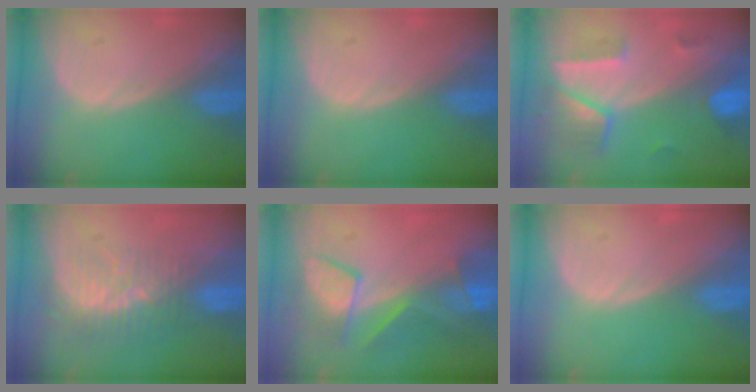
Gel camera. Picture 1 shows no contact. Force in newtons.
{"total": 0.0}
{"total": 7.2, "press": 6.3, "slide": 3.5}
{"total": 9.0, "press": 7.5, "slide": 5.0}
{"total": 8.0, "press": 7.4, "slide": 2.9}
{"total": 0.0}